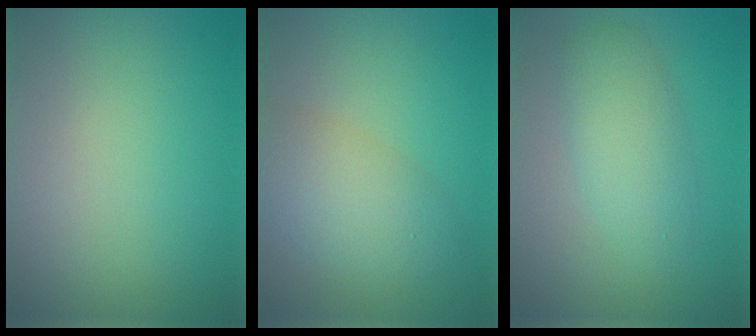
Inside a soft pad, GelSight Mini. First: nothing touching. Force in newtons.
{"total": 4.5, "press": 4.5, "slide": 0.2}
{"total": 3.8, "press": 3.8, "slide": 0.2}